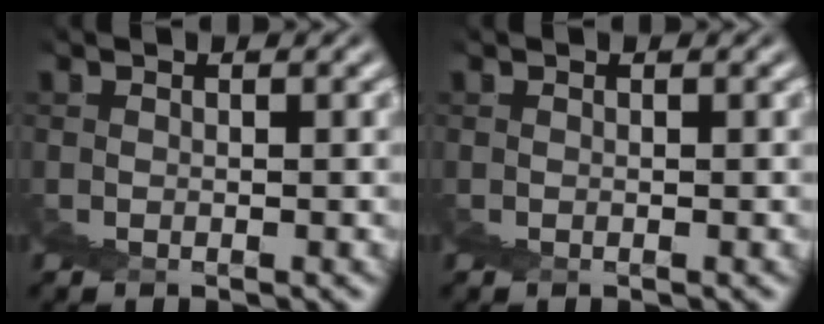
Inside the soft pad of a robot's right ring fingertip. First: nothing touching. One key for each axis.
{"total": 0.0}